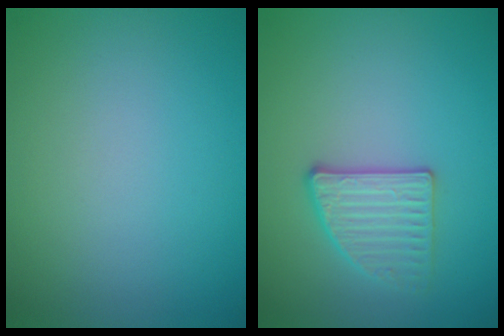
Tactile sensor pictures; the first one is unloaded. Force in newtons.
{"total": 2.8, "press": 2.7, "slide": 0.6}